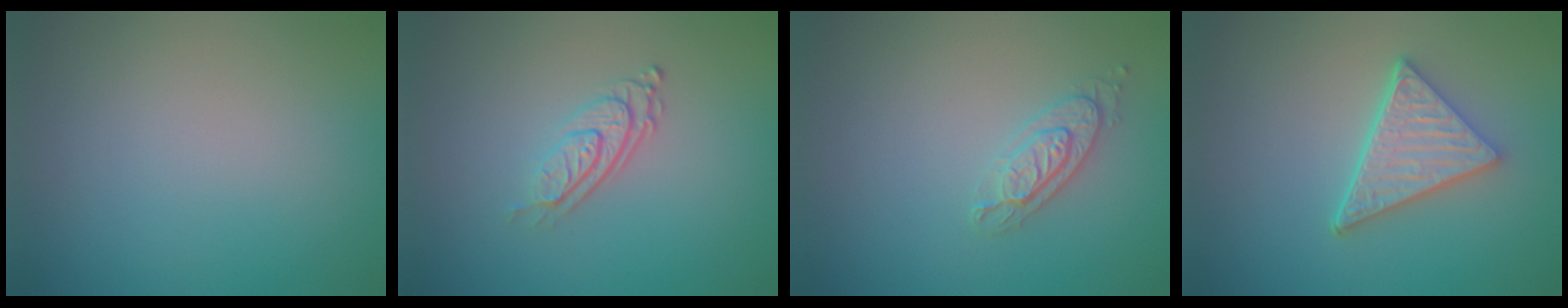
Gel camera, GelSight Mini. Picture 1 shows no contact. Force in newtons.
{"total": 3.1, "press": 2.0, "slide": 2.4}
{"total": 2.1, "press": 2.1, "slide": 0.5}
{"total": 4.8, "press": 3.7, "slide": 3.1}